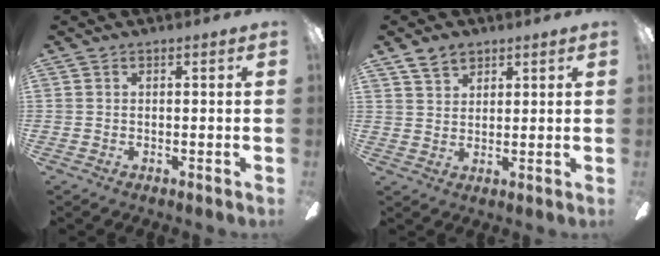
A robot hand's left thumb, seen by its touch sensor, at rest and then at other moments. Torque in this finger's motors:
{"motor_torque": [-0.05, 0.01, -0.14, 0.18, 0.00]}